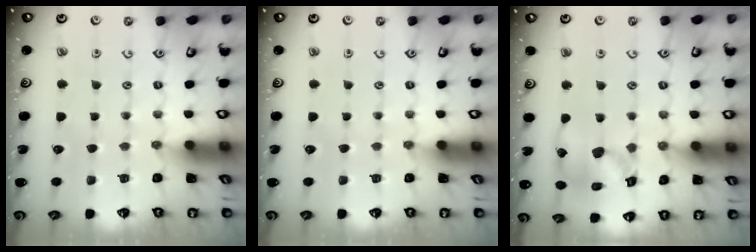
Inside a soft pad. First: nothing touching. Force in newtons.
{"total": 0.0}
{"total": 13.8, "press": 13.6, "slide": 1.9}